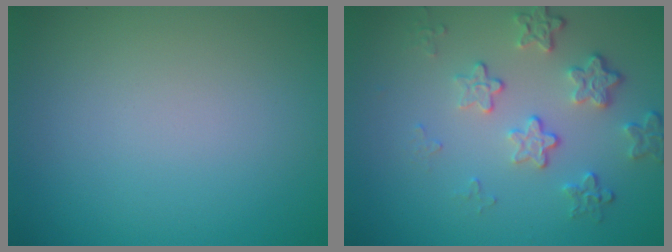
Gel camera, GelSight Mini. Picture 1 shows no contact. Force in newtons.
{"total": 3.9, "press": 2.8, "slide": 2.7}